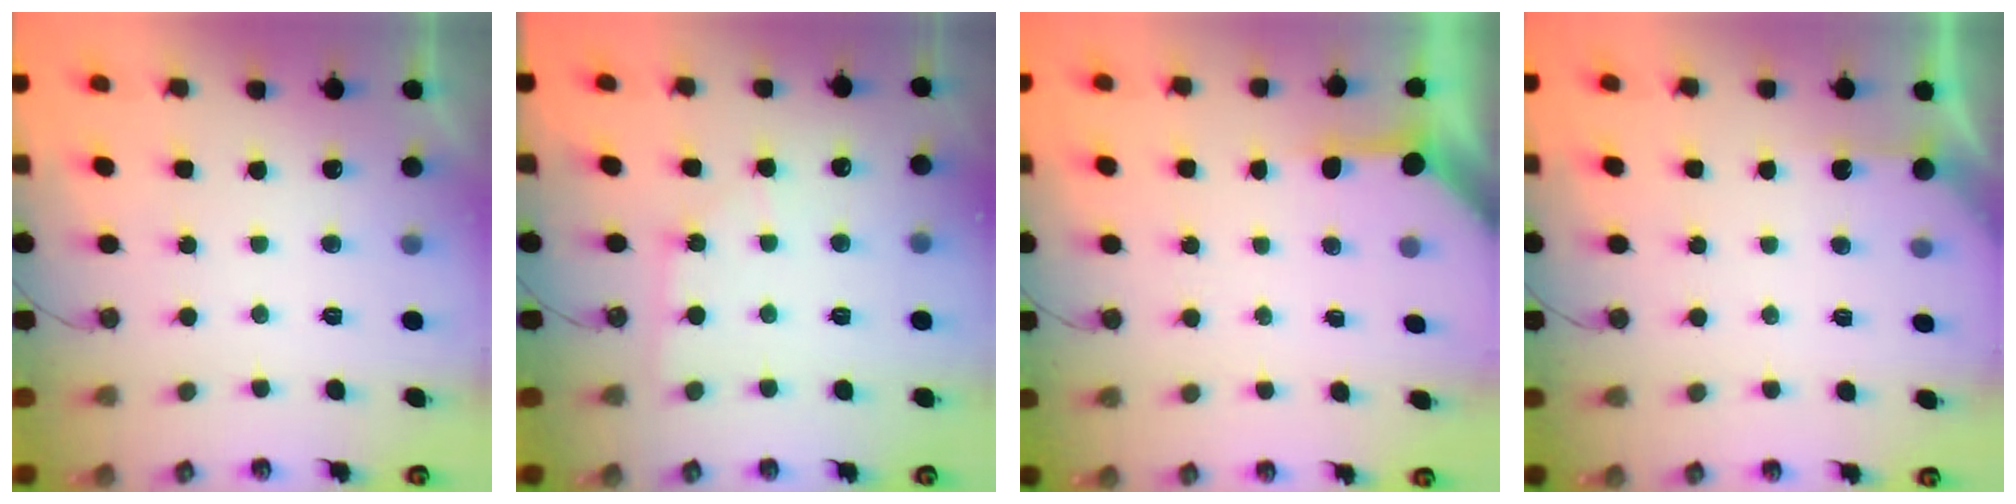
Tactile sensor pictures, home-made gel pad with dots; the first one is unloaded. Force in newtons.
{"total": 2.5, "press": 2.5, "slide": 0.4}
{"total": 3.2, "press": 3.2, "slide": 0.4}
{"total": 2.9, "press": 2.9, "slide": 0.3}